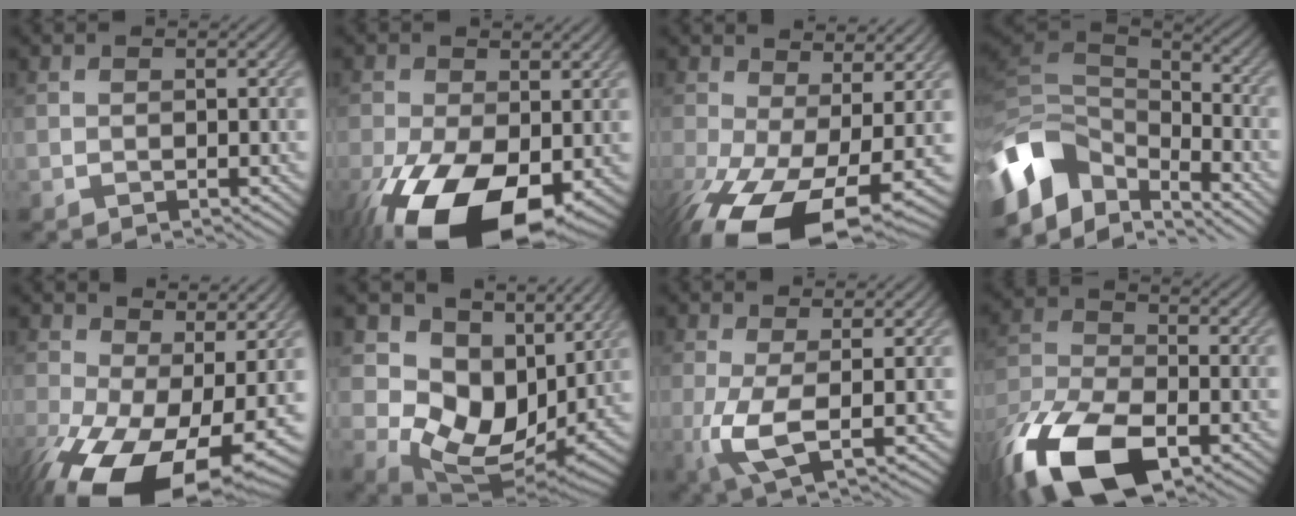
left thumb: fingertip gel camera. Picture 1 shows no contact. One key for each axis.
{"total": 16.2, "fx": -6.2, "fy": 8.8, "fz": 12.1, "tx": -0.248, "ty": -0.058, "tz": -0.089}
{"total": 14.5, "fx": -4.8, "fy": 7.3, "fz": 11.6, "tx": -0.251, "ty": -0.060, "tz": -0.060}
{"total": 12.2, "fx": -6.6, "fy": 7.7, "fz": 6.8, "tx": -0.181, "ty": -0.013, "tz": -0.121}
{"total": 16.9, "fx": -4.1, "fy": 9.8, "fz": 13.1, "tx": -0.266, "ty": -0.065, "tz": -0.034}
{"total": 12.3, "fx": 3.0, "fy": 9.1, "fz": 7.7, "tx": -0.145, "ty": -0.027, "tz": 0.059}
{"total": 5.3, "fx": -0.2, "fy": 1.7, "fz": 5.0, "tx": -0.113, "ty": -0.005, "tz": -0.004}
{"total": 14.3, "fx": -8.0, "fy": 6.8, "fz": 9.7, "tx": -0.226, "ty": -0.037, "tz": -0.161}